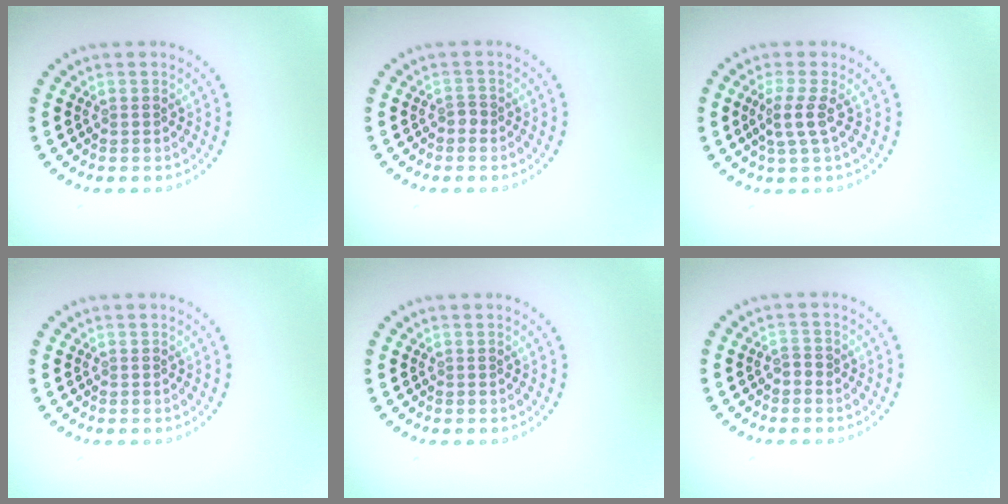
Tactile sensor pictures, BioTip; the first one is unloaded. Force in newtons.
{"total": 0.9, "press": 0.6, "slide": 0.6}
{"total": 2.2, "press": 1.7, "slide": 1.5}
{"total": 0.0}
{"total": 0.0}
{"total": 0.9, "press": 0.8, "slide": 0.4}